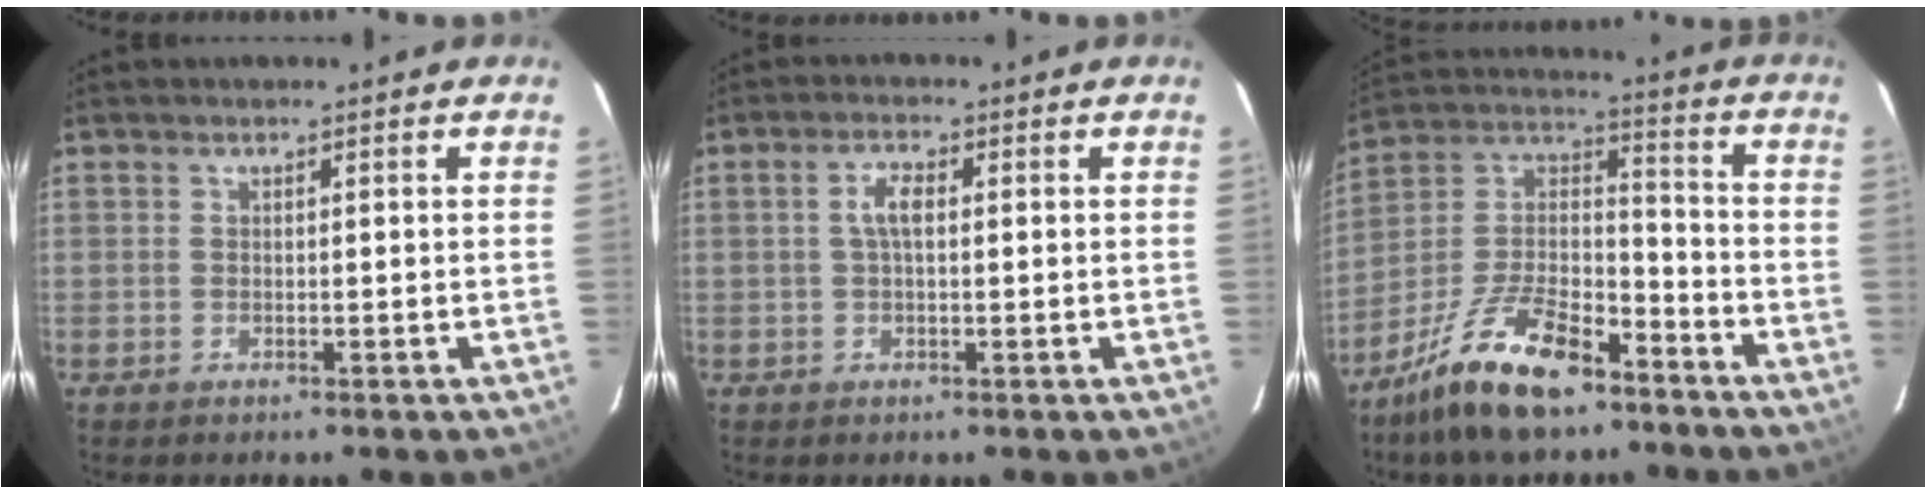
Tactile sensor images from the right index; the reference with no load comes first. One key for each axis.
{"total": 3.3, "fx": 0.4, "fy": 1.3, "fz": 3.0, "tx": -0.061, "ty": 0.008, "tz": 0.008}
{"total": 17.6, "fx": -11.6, "fy": 7.1, "fz": 11.1, "tx": -0.227, "ty": 0.011, "tz": -0.209}